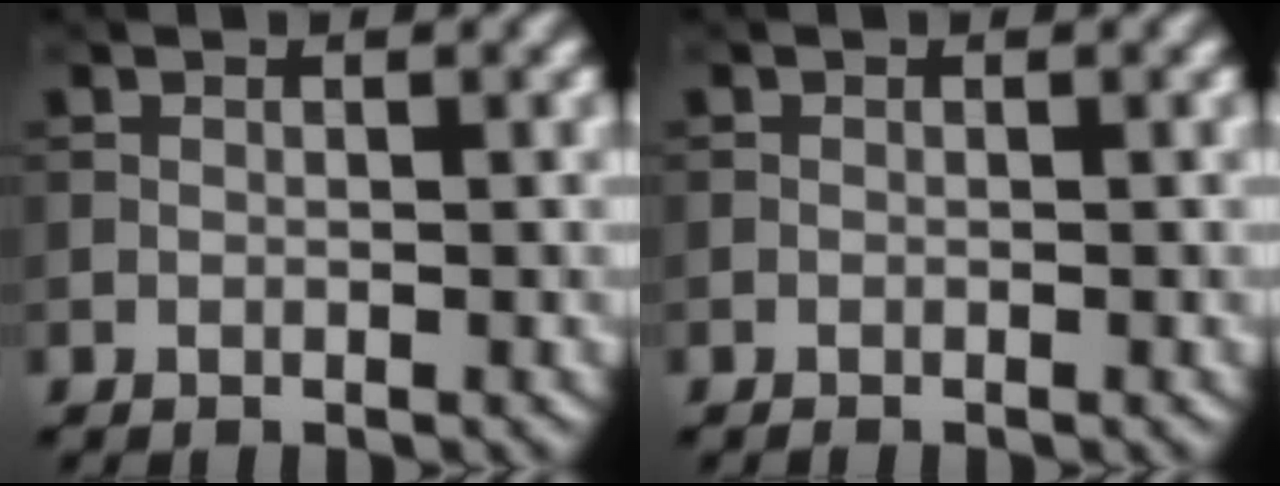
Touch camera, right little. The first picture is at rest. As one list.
[{"total": 0.0}]